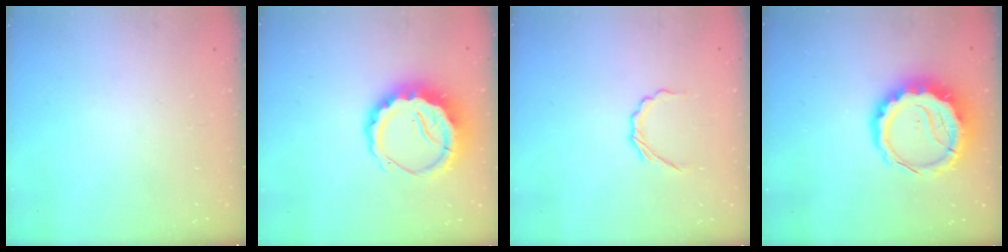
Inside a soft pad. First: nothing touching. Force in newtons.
{"total": 9.5, "press": 9.2, "slide": 2.2}
{"total": 4.2, "press": 4.0, "slide": 1.2}
{"total": 12.2, "press": 11.9, "slide": 2.7}